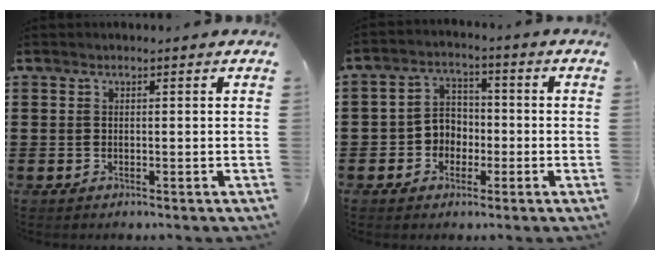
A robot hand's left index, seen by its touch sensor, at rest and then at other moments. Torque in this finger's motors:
{"motor_torque": [0.29, 0.20, 0.28, 0.02]}